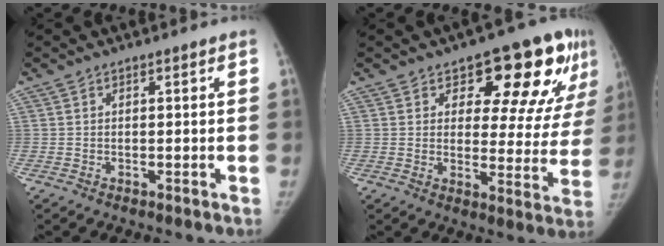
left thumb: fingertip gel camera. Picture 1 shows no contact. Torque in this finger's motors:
{"motor_torque": [0.19, 0.32, 0.45, 0.34, 0.02]}